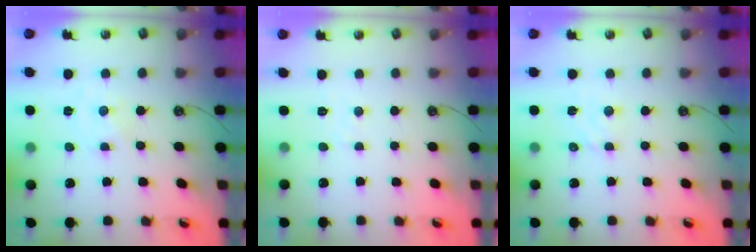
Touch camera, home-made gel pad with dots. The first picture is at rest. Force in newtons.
{"total": 3.0, "press": 3.0, "slide": 0.4}
{"total": 1.8, "press": 1.8, "slide": 0.3}